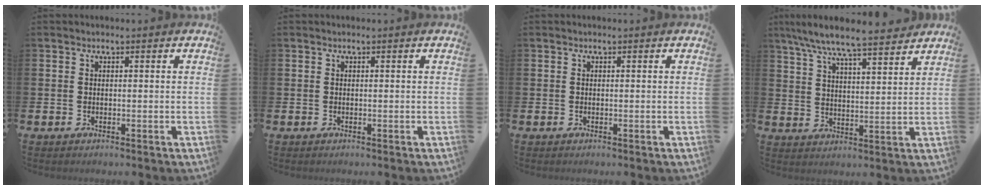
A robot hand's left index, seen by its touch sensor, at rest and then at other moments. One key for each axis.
{"total": 0.0}
{"total": 0.0}
{"total": 7.8, "fx": 7.4, "fy": 0.5, "fz": 2.5, "tx": -0.071, "ty": -0.044, "tz": 0.129}